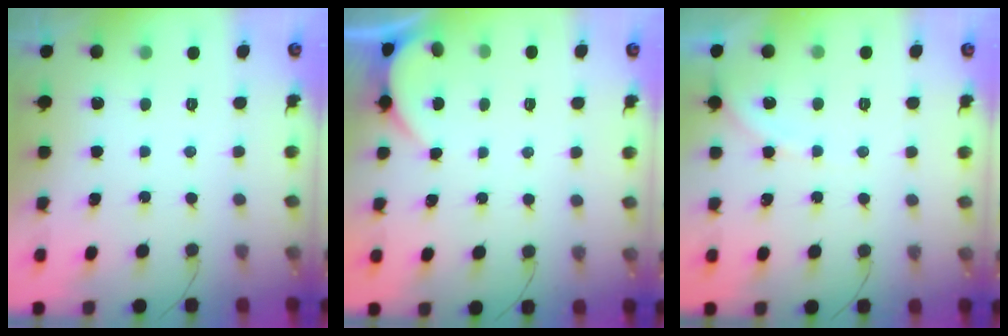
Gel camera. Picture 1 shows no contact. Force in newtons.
{"total": 2.7, "press": 2.7, "slide": 0.3}
{"total": 3.3, "press": 3.2, "slide": 0.6}